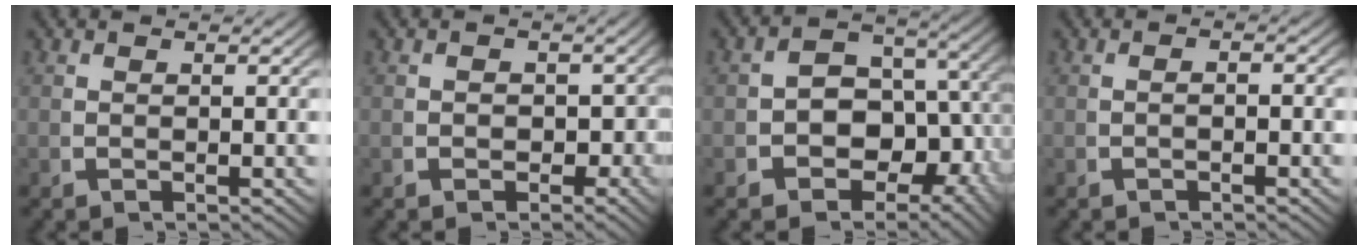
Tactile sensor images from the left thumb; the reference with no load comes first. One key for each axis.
{"total": 2.9, "fx": -0.6, "fy": 2.5, "fz": 1.3, "tx": -0.009, "ty": -0.017, "tz": -0.003}
{"total": 10.5, "fx": -1.6, "fy": 8.4, "fz": 6.0, "tx": -0.099, "ty": -0.049, "tz": -0.019}
{"total": 0.9, "fx": -0.7, "fy": 0.2, "fz": 0.6, "tx": -0.011, "ty": 0.003, "tz": -0.013}